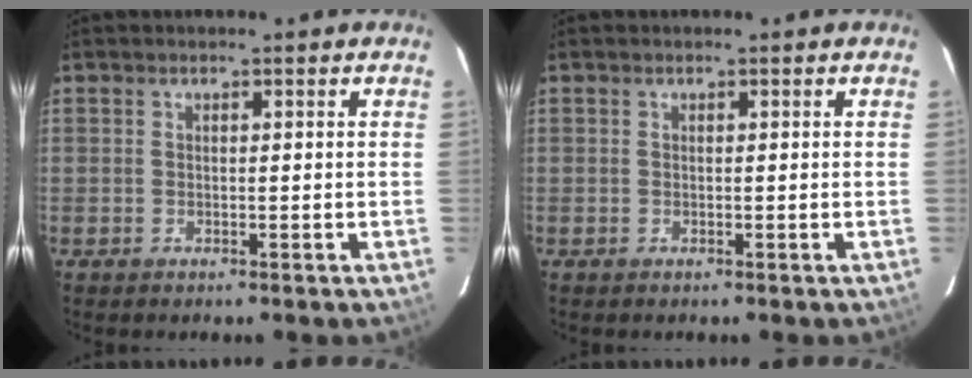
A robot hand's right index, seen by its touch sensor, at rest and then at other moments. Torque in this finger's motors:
{"motor_torque": [0.00, 0.00, 0.00, 0.00]}